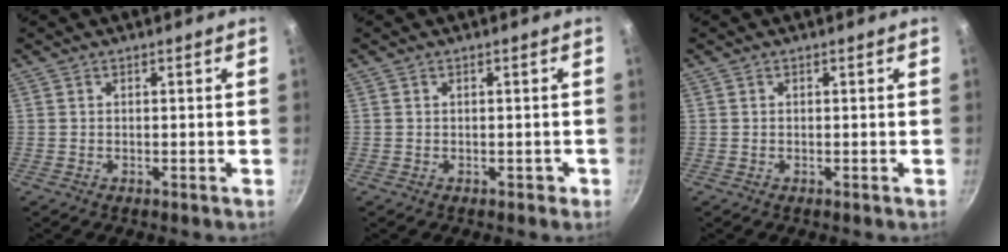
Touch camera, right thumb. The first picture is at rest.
{"total": 0.9, "force": [-0.3, 0.8, 0.5], "torque": [0.006, 0.010, 0.001]}
{"total": 0.0}